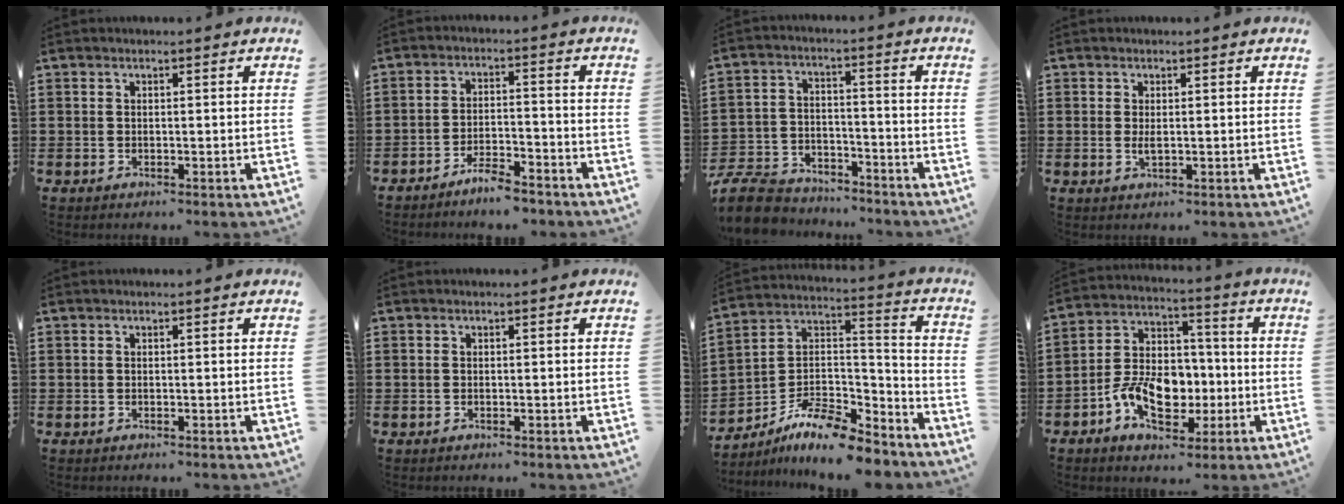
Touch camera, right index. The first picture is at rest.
{"total": 4.6, "force": [-4.3, 0.5, 1.4], "torque": [-0.032, 0.004, -0.087]}
{"total": 8.2, "force": [-7.7, 2.1, 1.7], "torque": [-0.049, 0.017, -0.154]}
{"total": 1.3, "force": [0.1, 0.5, 1.2], "torque": [-0.024, 0.000, 0.001]}
{"total": 0.0}
{"total": 0.0}
{"total": 9.9, "force": [-8.4, 2.6, 4.5], "torque": [-0.093, 0.011, -0.169]}
{"total": 10.2, "force": [-3.0, 7.0, 6.7], "torque": [-0.137, 0.006, -0.056]}